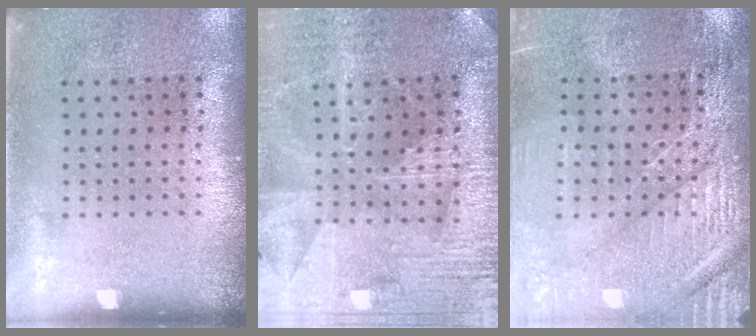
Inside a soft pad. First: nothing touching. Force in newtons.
{"total": 2.3, "press": 2.3, "slide": 0.5}
{"total": 3.2, "press": 3.2, "slide": 0.4}